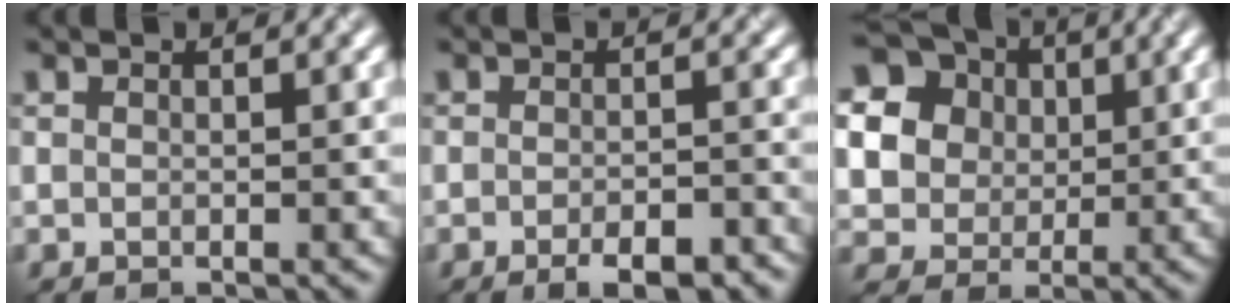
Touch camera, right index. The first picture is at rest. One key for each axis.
{"total": 3.2, "fx": -2.3, "fy": 0.5, "fz": 2.1, "tx": -0.036, "ty": 0.002, "tz": -0.023}
{"total": 16.7, "fx": 5.6, "fy": 14.6, "fz": 6.0, "tx": -0.203, "ty": 0.039, "tz": 0.099}